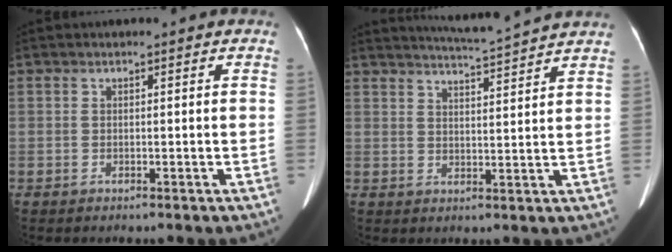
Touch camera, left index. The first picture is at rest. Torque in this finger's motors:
{"motor_torque": [0.05, -0.41, 0.00, 0.01]}